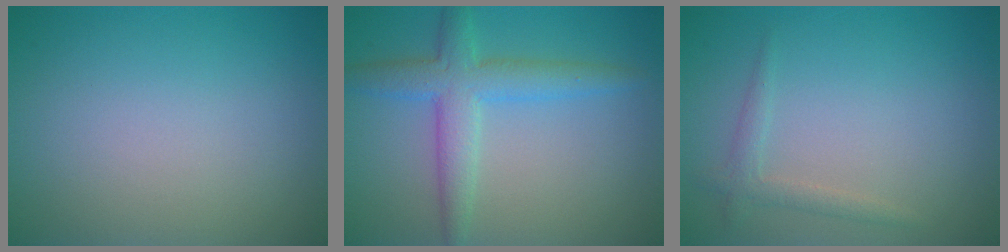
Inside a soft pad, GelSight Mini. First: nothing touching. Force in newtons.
{"total": 4.3, "press": 4.3, "slide": 0.0}
{"total": 1.5, "press": 1.5, "slide": 0.1}